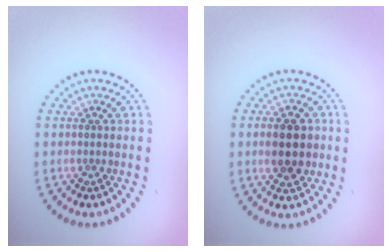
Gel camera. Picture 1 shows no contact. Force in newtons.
{"total": 4.3, "press": 4.3, "slide": 0.2}